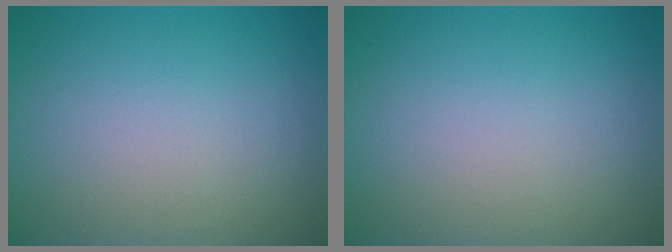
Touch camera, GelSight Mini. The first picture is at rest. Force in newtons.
{"total": 0.0}